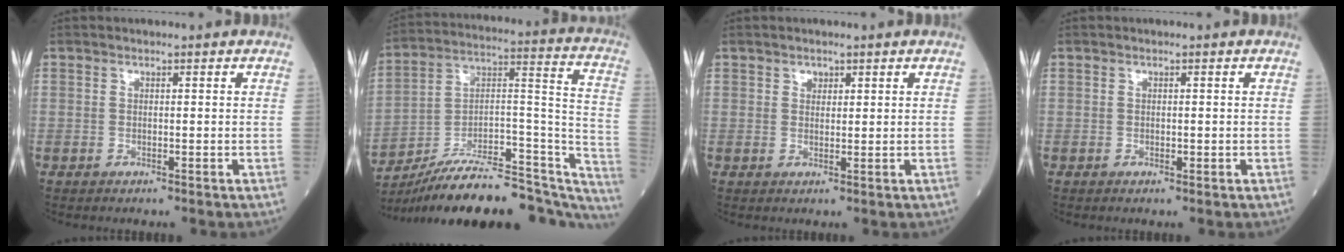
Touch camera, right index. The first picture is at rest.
{"total": 31.3, "force": [-26.1, 8.1, 15.2], "torque": [-0.193, 0.022, -0.378]}
{"total": 1.3, "force": [0.8, 0.9, 0.5], "torque": [-0.008, -0.002, 0.012]}
{"total": 0.8, "force": [-0.2, 0.4, 0.7], "torque": [-0.017, -0.002, -0.002]}